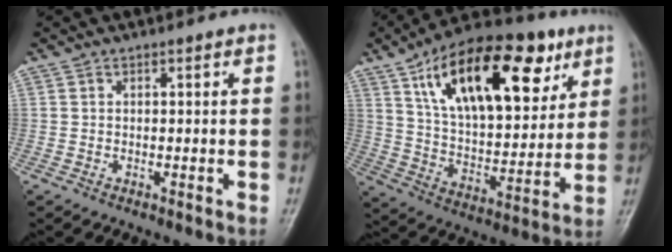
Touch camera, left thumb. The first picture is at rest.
{"total": 26.3, "force": [12.3, 12.7, 19.4], "torque": [-0.276, -0.019, 0.205]}